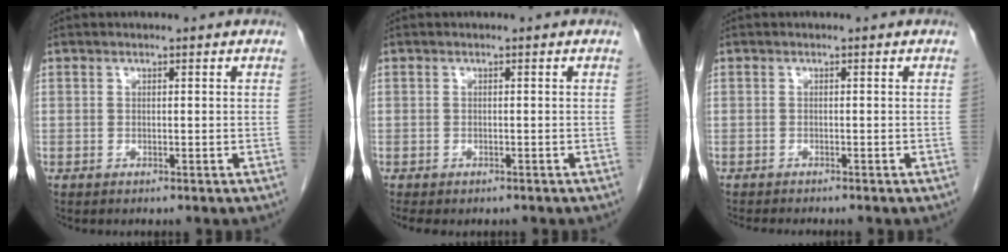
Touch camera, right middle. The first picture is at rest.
{"total": 3.2, "force": [-2.6, 1.4, 1.3], "torque": [-0.018, -0.007, -0.032]}
{"total": 3.5, "force": [-3.2, -0.1, 1.5], "torque": [-0.017, -0.007, -0.048]}